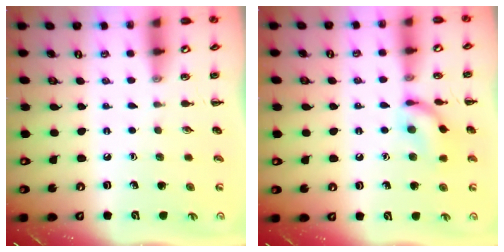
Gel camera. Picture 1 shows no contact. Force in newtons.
{"total": 11.4, "press": 11.3, "slide": 0.9}